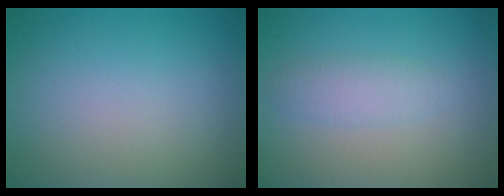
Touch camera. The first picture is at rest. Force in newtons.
{"total": 1.8, "press": 1.8, "slide": 0.1}